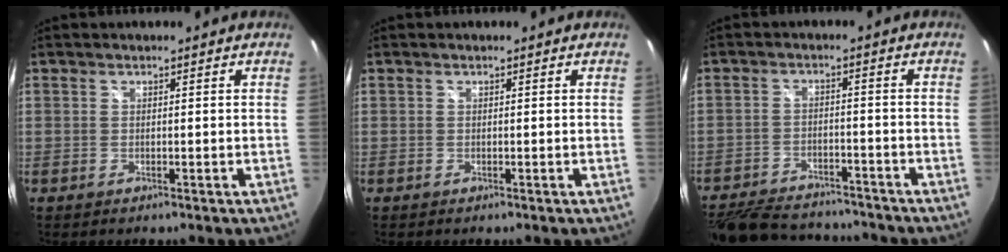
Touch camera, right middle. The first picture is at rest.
{"total": 0.0}
{"total": 19.1, "force": [-16.3, 6.7, 7.4], "torque": [-0.172, -0.004, -0.238]}